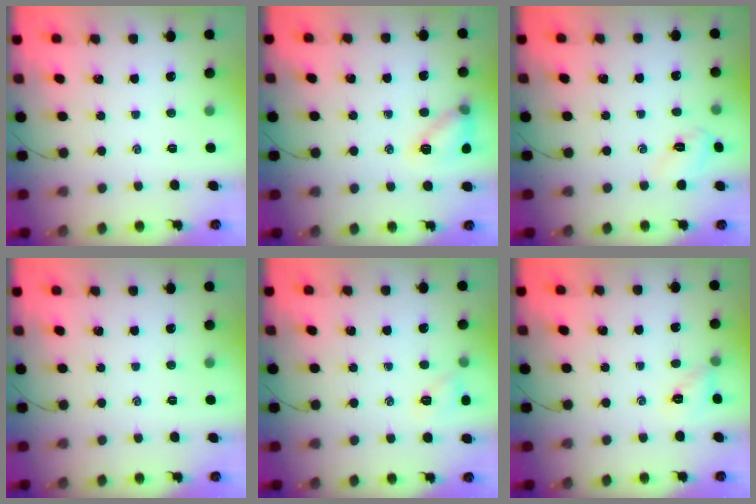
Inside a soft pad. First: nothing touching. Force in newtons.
{"total": 11.6, "press": 11.4, "slide": 2.2}
{"total": 3.9, "press": 3.8, "slide": 1.0}
{"total": 0.0}
{"total": 6.8, "press": 6.7, "slide": 1.3}
{"total": 5.9, "press": 5.8, "slide": 0.5}